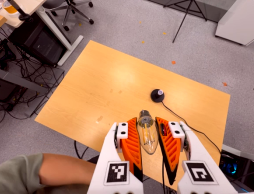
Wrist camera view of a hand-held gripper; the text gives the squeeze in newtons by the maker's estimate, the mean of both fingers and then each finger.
{"total": 19.0, "left": 20.8, "right": 17.2}